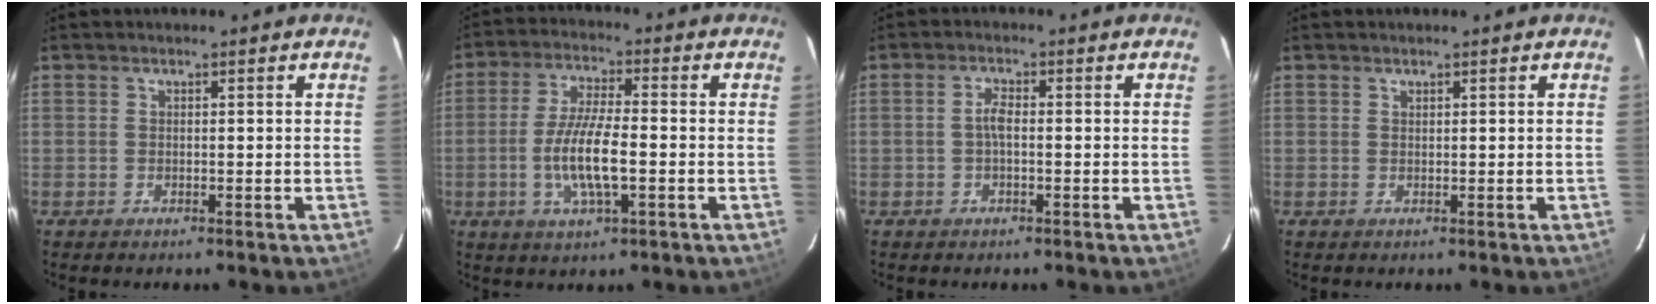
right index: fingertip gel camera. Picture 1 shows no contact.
{"total": 9.6, "force": [-2.2, 2.3, 9.0], "torque": [-0.180, -0.004, -0.043]}
{"total": 2.1, "force": [-0.3, 0.7, 1.9], "torque": [-0.040, 0.007, -0.007]}
{"total": 0.0}